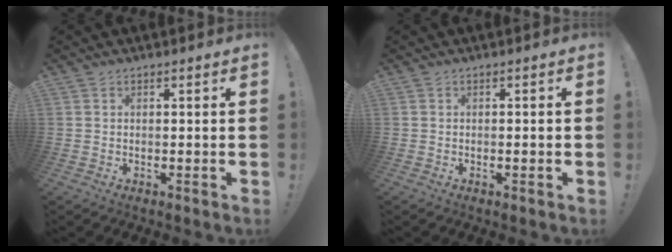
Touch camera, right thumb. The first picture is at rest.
{"total": 1.2, "force": [-0.5, -0.2, 1.0], "torque": [-0.018, 0.000, -0.008]}